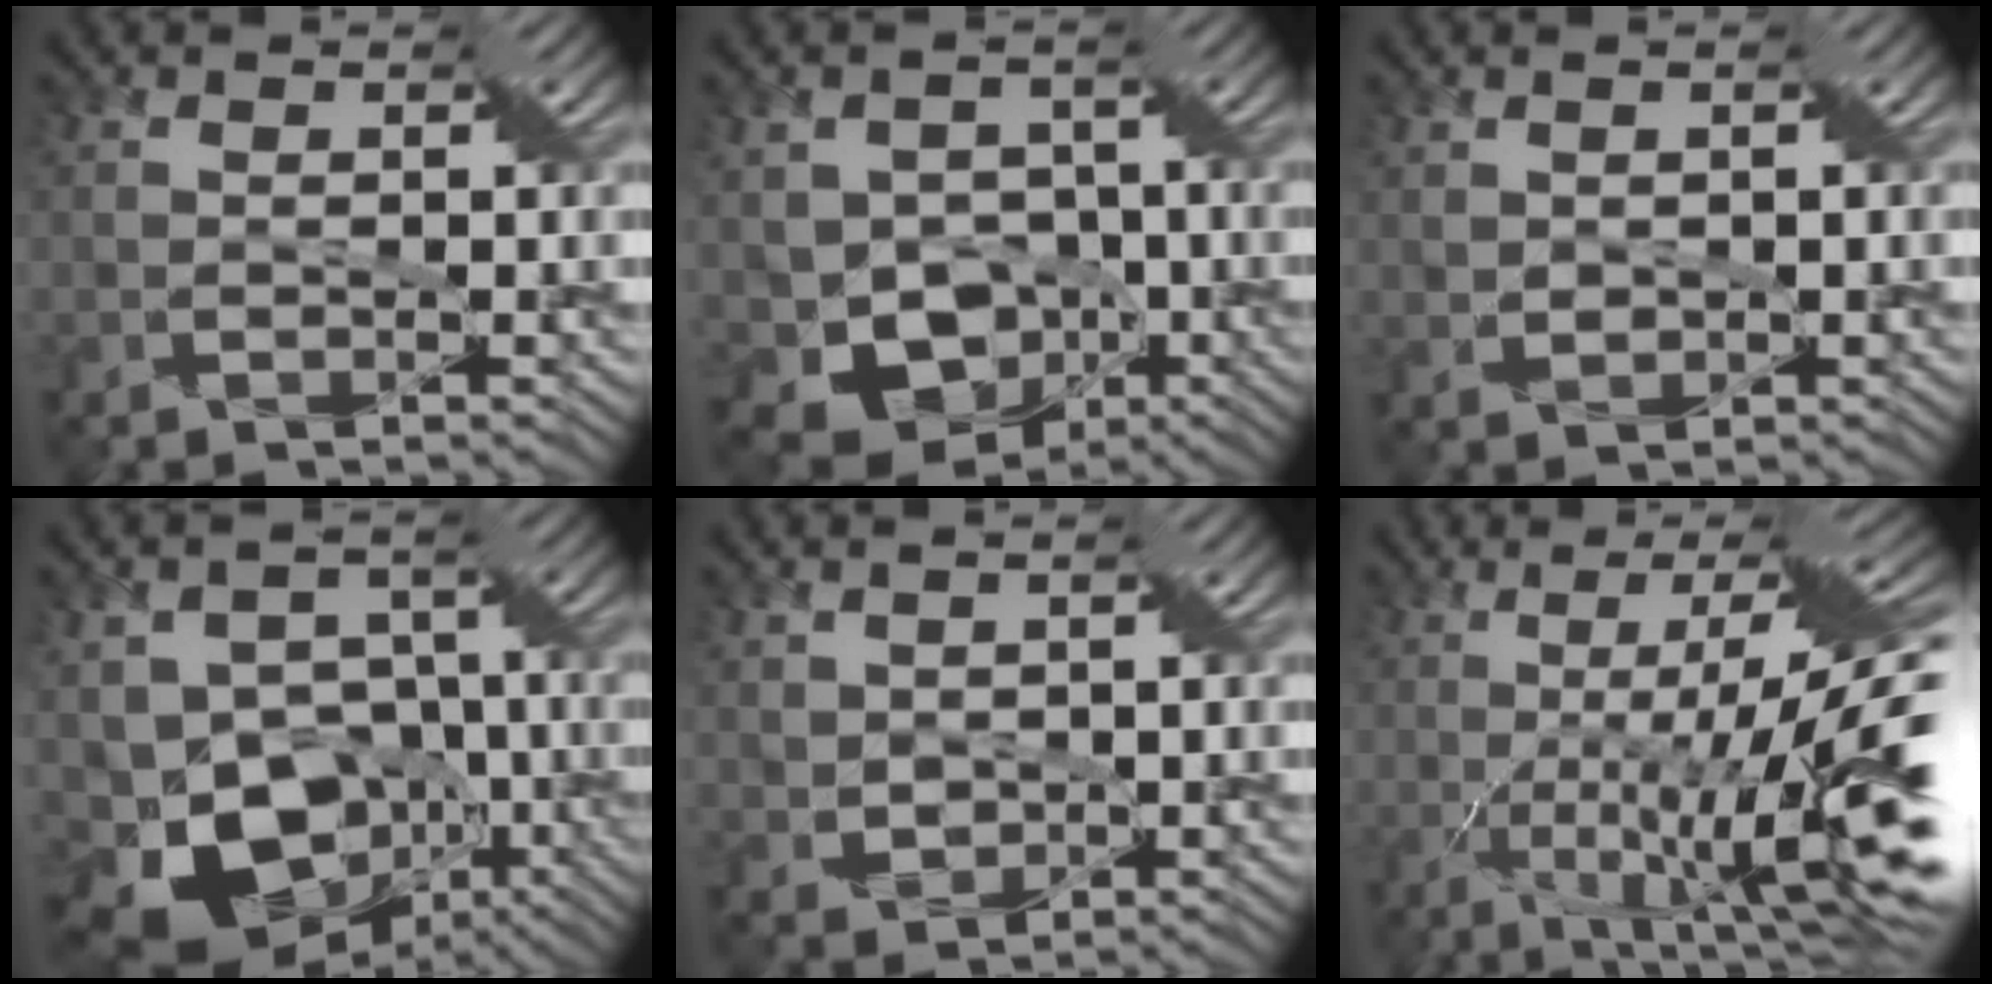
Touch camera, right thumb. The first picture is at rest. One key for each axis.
{"total": 9.4, "fx": -3.4, "fy": 7.8, "fz": 4.0, "tx": -0.111, "ty": -0.023, "tz": -0.056}
{"total": 1.0, "fx": 0.8, "fy": 0.5, "fz": 0.3, "tx": -0.029, "ty": -0.005, "tz": 0.026}
{"total": 15.3, "fx": -7.7, "fy": 10.3, "fz": 8.3, "tx": -0.202, "ty": -0.006, "tz": -0.104}
{"total": 2.1, "fx": 1.0, "fy": 1.7, "fz": 0.8, "tx": -0.049, "ty": -0.011, "tz": 0.024}
{"total": 15.4, "fx": -1.8, "fy": 1.7, "fz": 15.2, "tx": -0.244, "ty": 0.002, "tz": -0.012}